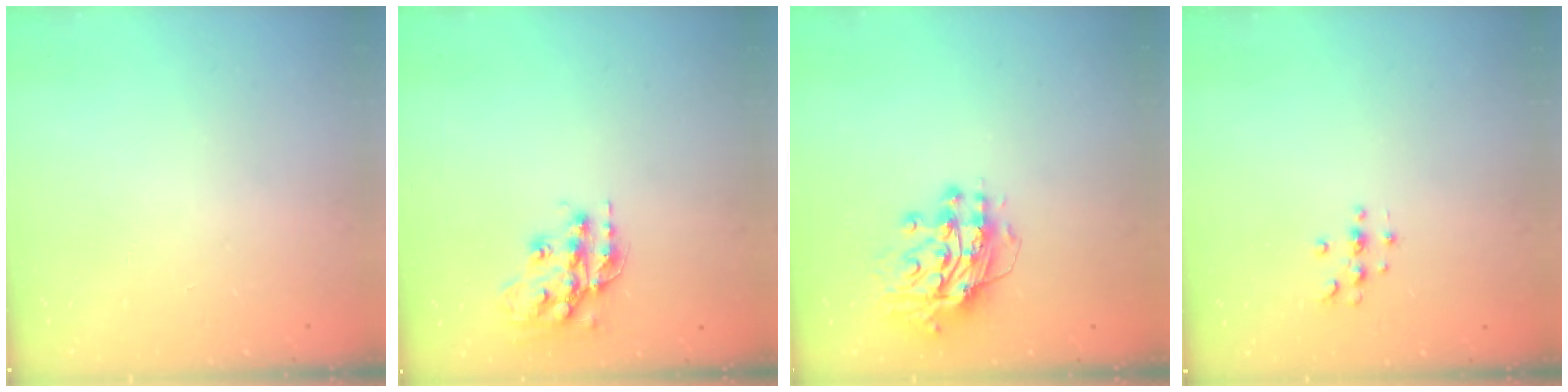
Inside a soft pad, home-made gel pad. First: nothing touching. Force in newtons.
{"total": 15.4, "press": 15.4, "slide": 1.0}
{"total": 12.9, "press": 12.8, "slide": 1.2}
{"total": 3.3, "press": 3.3, "slide": 0.4}